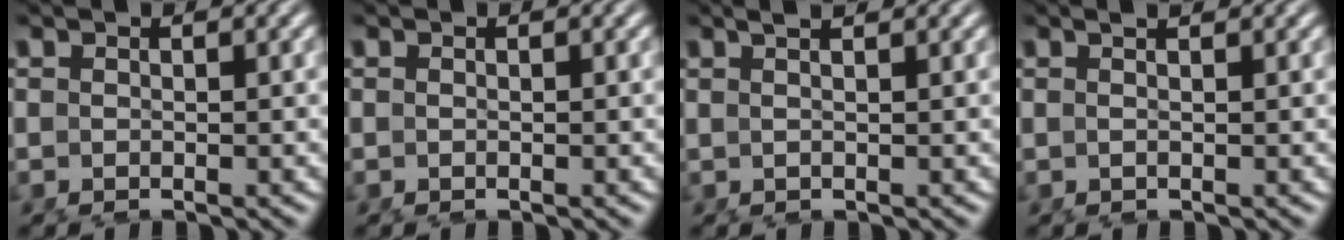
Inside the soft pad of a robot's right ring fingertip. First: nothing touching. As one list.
[{"total": 0.0}, {"total": 2.0, "force": [1.4, -0.4, 1.4], "torque": [-0.011, 0.012, 0.019]}, {"total": 1.4, "force": [0.7, -0.5, 1.2], "torque": [-0.010, 0.010, 0.006]}]